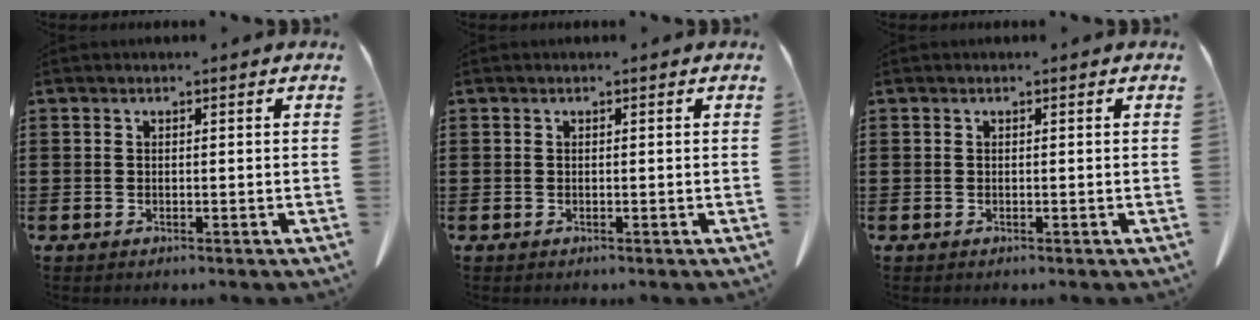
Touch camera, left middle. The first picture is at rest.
{"total": 0.0}
{"total": 0.0}